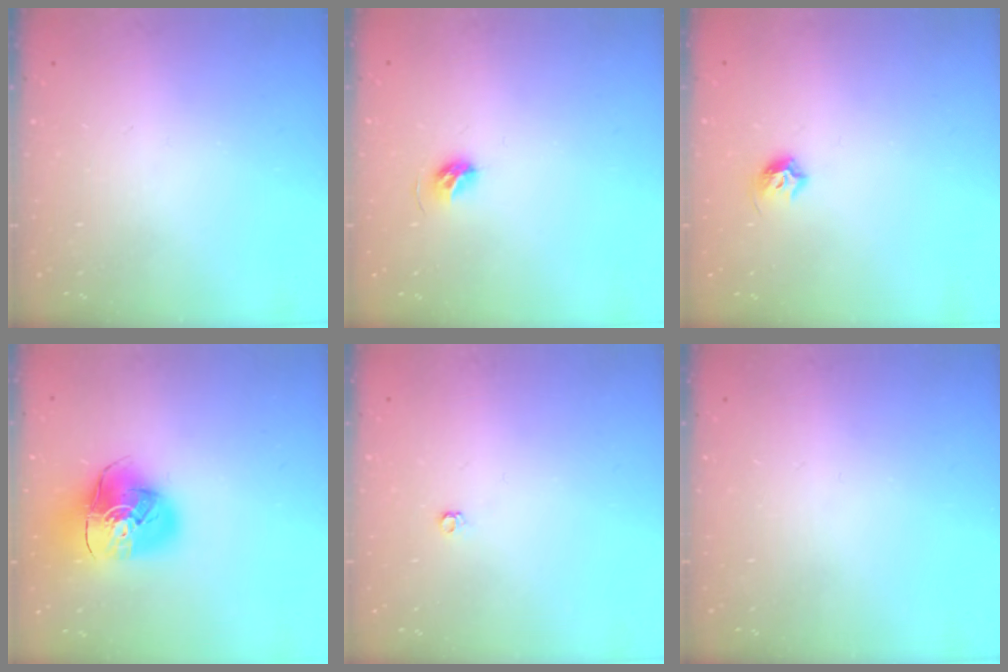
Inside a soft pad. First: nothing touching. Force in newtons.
{"total": 5.4, "press": 5.2, "slide": 1.2}
{"total": 5.6, "press": 5.5, "slide": 1.3}
{"total": 12.2, "press": 12.1, "slide": 1.6}
{"total": 3.6, "press": 3.5, "slide": 0.6}
{"total": 0.0}